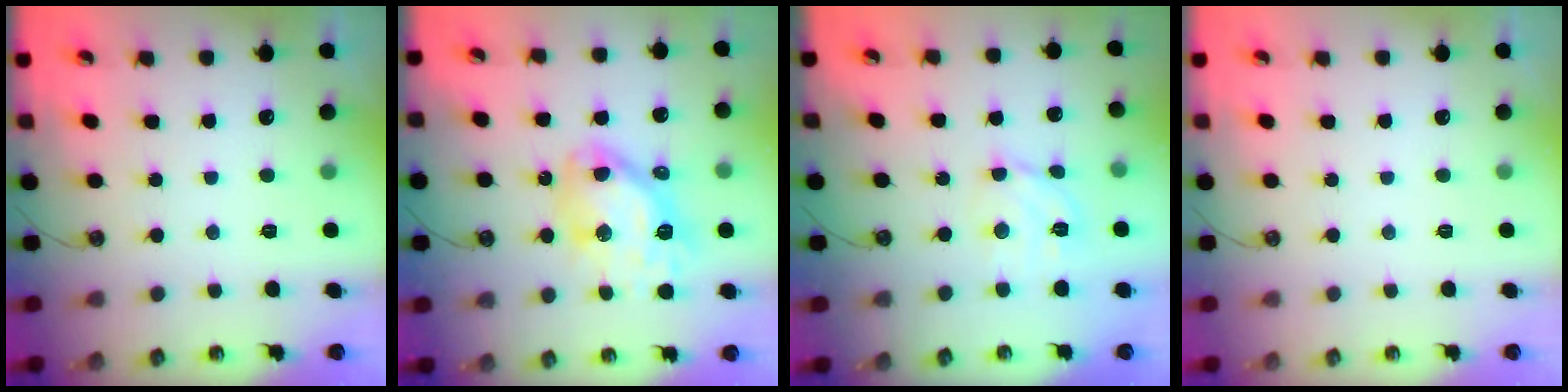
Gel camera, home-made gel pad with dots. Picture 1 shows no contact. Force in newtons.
{"total": 14.3, "press": 14.2, "slide": 1.3}
{"total": 9.8, "press": 9.8, "slide": 1.1}
{"total": 0.0}